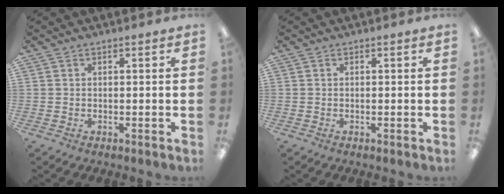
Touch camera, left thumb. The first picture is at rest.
{"total": 0.0}